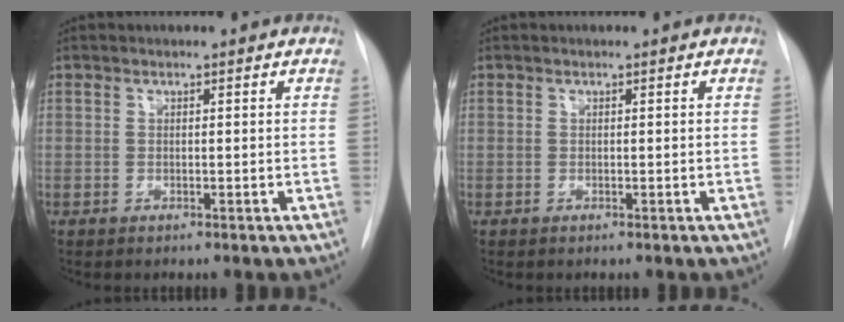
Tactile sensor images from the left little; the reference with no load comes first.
{"total": 0.0}